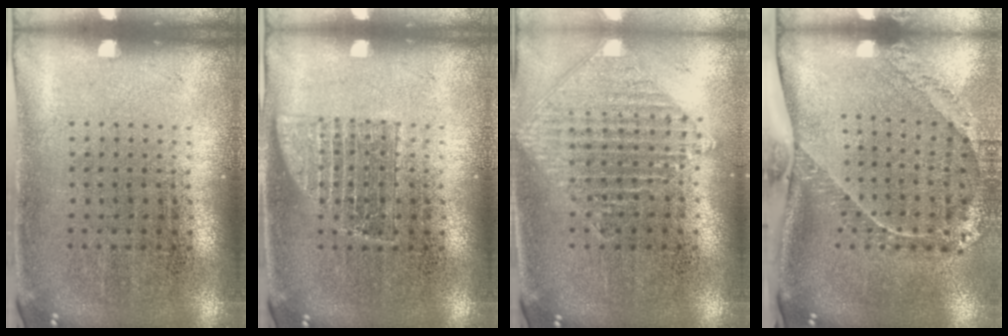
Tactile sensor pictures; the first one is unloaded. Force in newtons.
{"total": 1.8, "press": 1.7, "slide": 0.5}
{"total": 1.0, "press": 1.0, "slide": 0.1}
{"total": 2.4, "press": 1.7, "slide": 1.7}